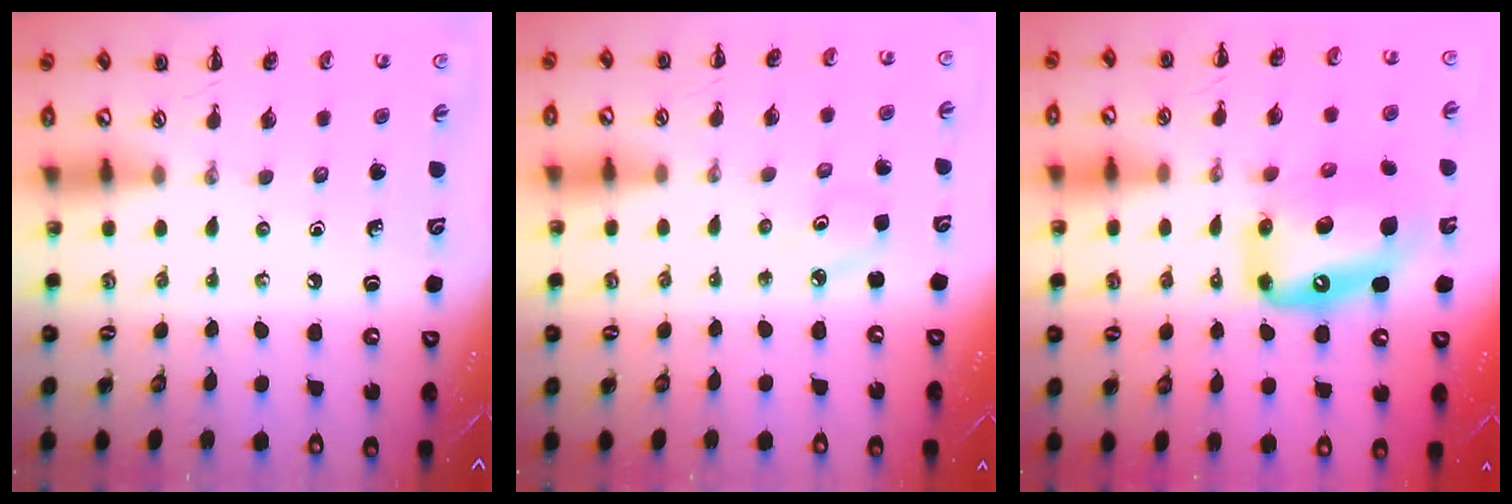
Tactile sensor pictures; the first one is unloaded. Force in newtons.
{"total": 2.4, "press": 2.3, "slide": 0.6}
{"total": 13.5, "press": 13.0, "slide": 3.8}